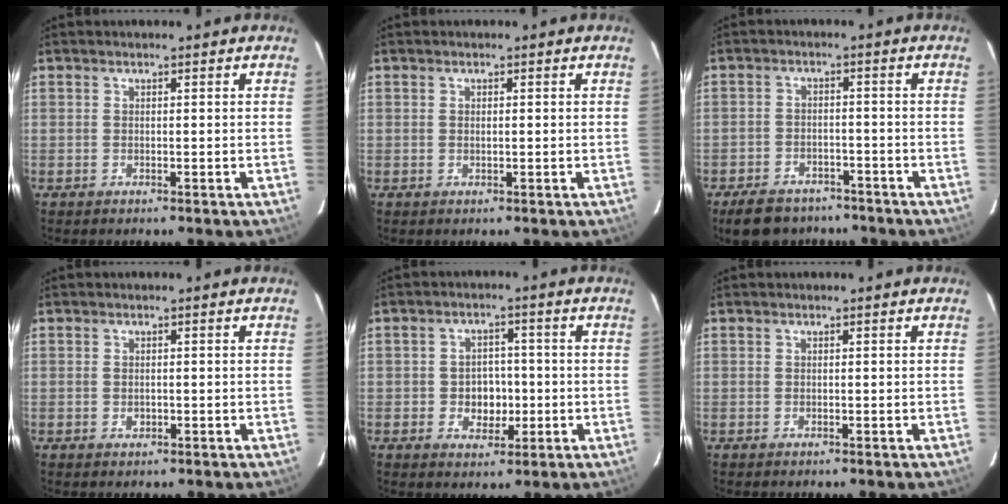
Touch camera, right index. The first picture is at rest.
{"total": 0.6, "force": [0.1, 0.2, 0.5], "torque": [-0.011, 0.002, 0.002]}
{"total": 11.0, "force": [-8.6, 5.6, 4.0], "torque": [-0.105, 0.007, -0.122]}
{"total": 1.0, "force": [-0.2, 0.9, 0.6], "torque": [-0.008, 0.000, -0.003]}
{"total": 5.3, "force": [-1.1, 4.5, 2.6], "torque": [-0.051, 0.009, -0.008]}
{"total": 0.0}